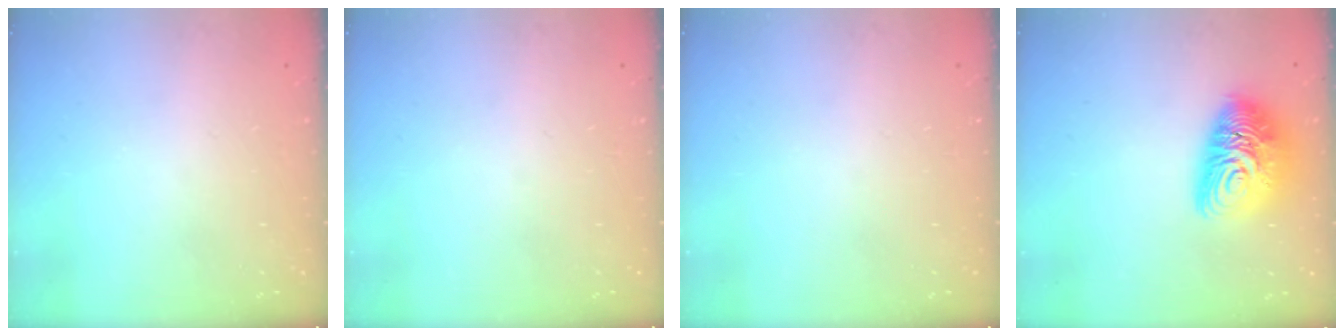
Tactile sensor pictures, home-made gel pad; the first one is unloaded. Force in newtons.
{"total": 0.0}
{"total": 0.0}
{"total": 13.6, "press": 13.6, "slide": 1.3}